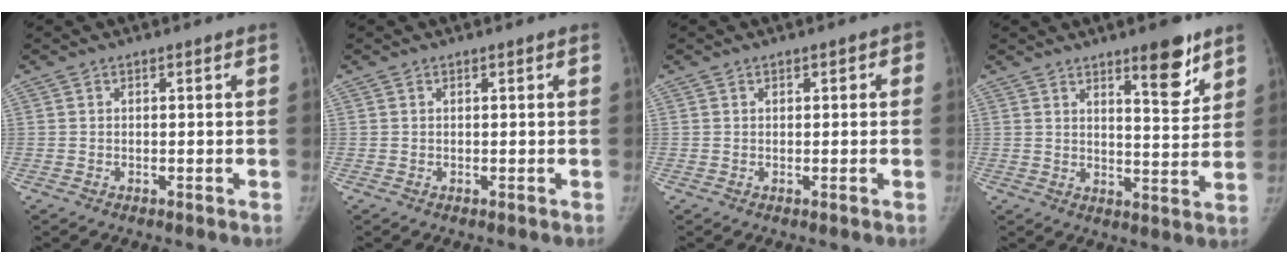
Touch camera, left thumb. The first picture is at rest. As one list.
[{"total": 0.0}, {"total": 1.5, "force": [0.4, 1.0, 1.0], "torque": [0.000, 0.002, 0.002]}, {"total": 9.1, "force": [6.0, 2.6, 6.4], "torque": [-0.068, -0.043, 0.087]}]